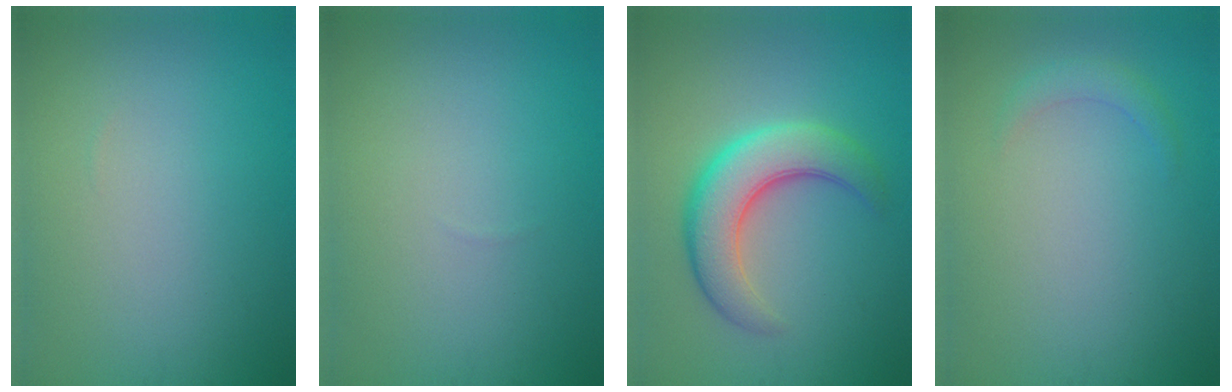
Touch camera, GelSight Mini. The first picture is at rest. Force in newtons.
{"total": 0.0}
{"total": 6.3, "press": 6.3, "slide": 0.4}
{"total": 1.3, "press": 1.3, "slide": 0.1}